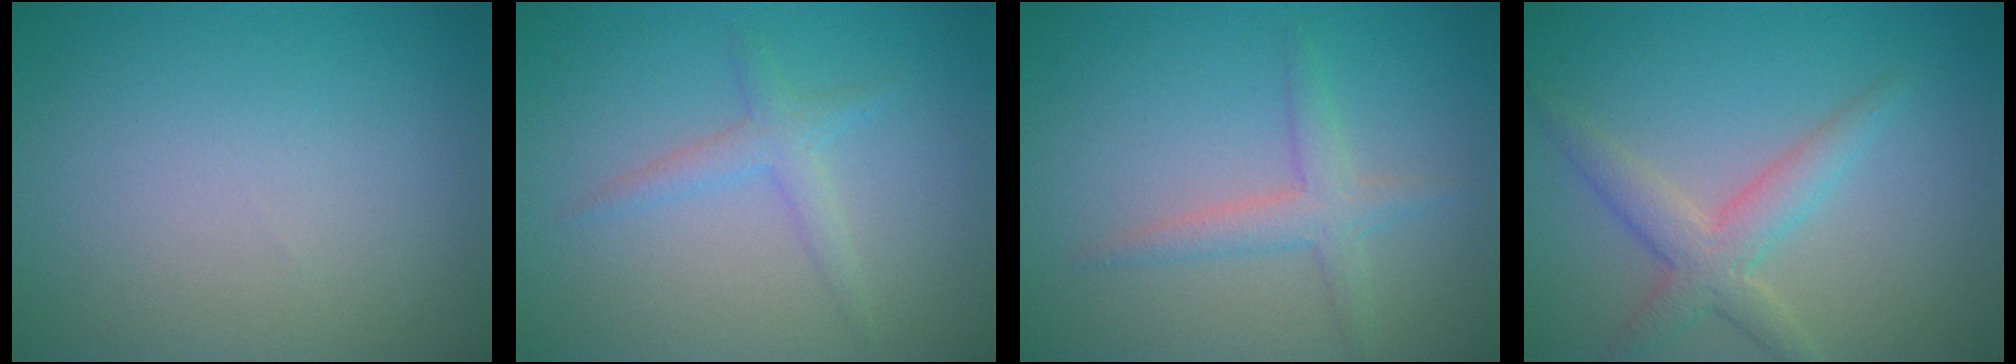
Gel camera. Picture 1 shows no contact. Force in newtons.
{"total": 1.9, "press": 1.9, "slide": 0.1}
{"total": 2.4, "press": 2.4, "slide": 0.1}
{"total": 3.4, "press": 3.4, "slide": 0.2}